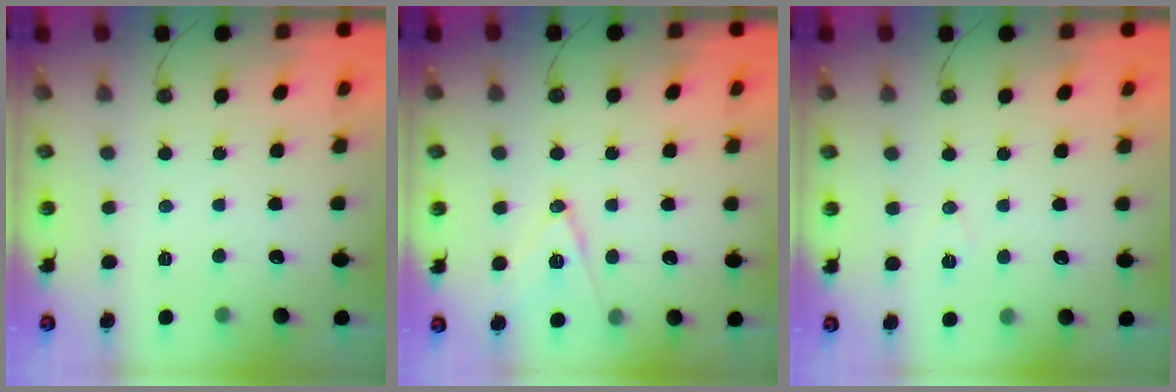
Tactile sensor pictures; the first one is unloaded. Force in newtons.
{"total": 12.2, "press": 11.7, "slide": 3.4}
{"total": 6.5, "press": 4.8, "slide": 4.4}